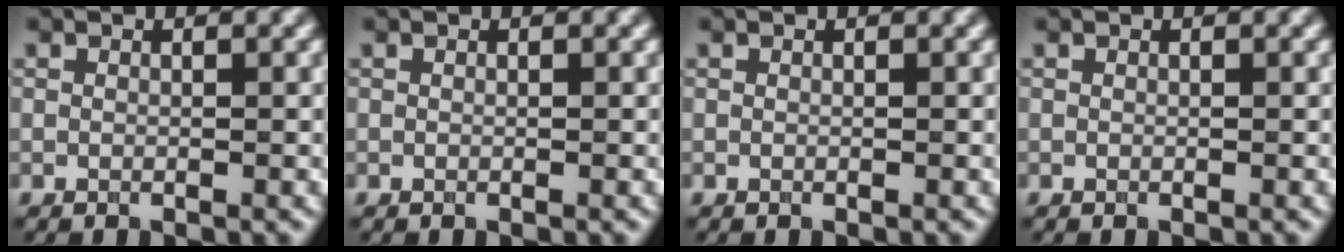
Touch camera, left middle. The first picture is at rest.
{"total": 0.0}
{"total": 0.0}
{"total": 0.0}